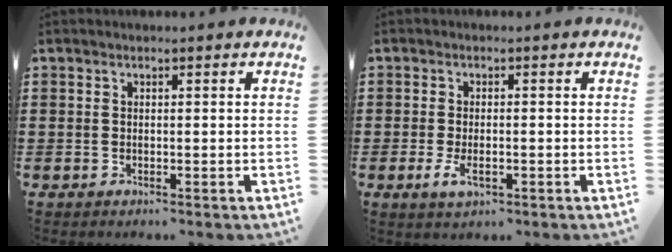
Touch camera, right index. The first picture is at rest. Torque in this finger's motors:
{"motor_torque": [1.11, 1.03, 0.10, 0.03]}